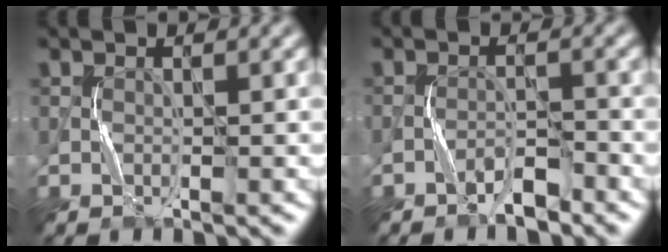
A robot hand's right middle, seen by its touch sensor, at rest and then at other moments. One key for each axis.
{"total": 2.1, "fx": -1.8, "fy": 0.4, "fz": 1.0, "tx": -0.017, "ty": 0.009, "tz": -0.033}